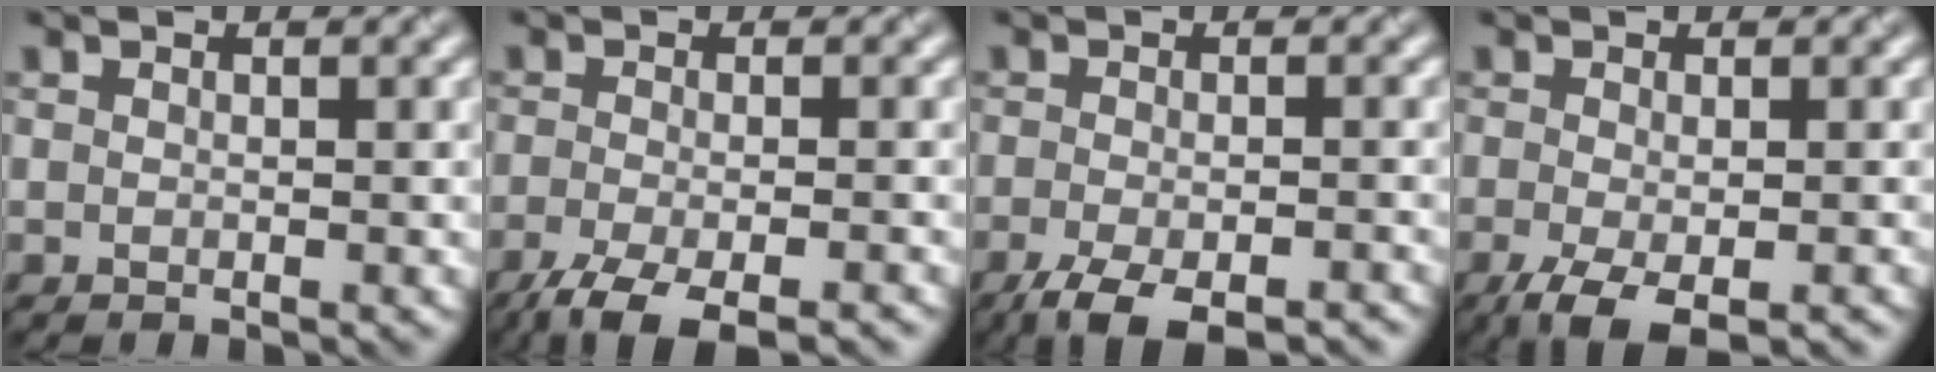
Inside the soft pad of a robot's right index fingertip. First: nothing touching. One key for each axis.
{"total": 5.7, "fx": -4.0, "fy": 1.4, "fz": 3.8, "tx": -0.062, "ty": -0.013, "tz": -0.076}
{"total": 5.8, "fx": -4.1, "fy": 1.5, "fz": 3.8, "tx": -0.064, "ty": -0.012, "tz": -0.069}
{"total": 4.2, "fx": -2.3, "fy": 1.3, "fz": 3.3, "tx": -0.063, "ty": -0.007, "tz": -0.039}